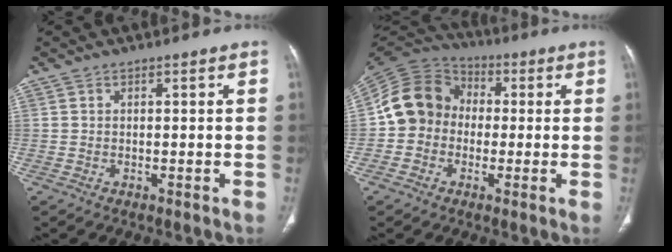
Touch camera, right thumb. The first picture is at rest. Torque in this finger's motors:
{"motor_torque": [-0.41, 0.74, 0.17, -0.18, 0.10]}